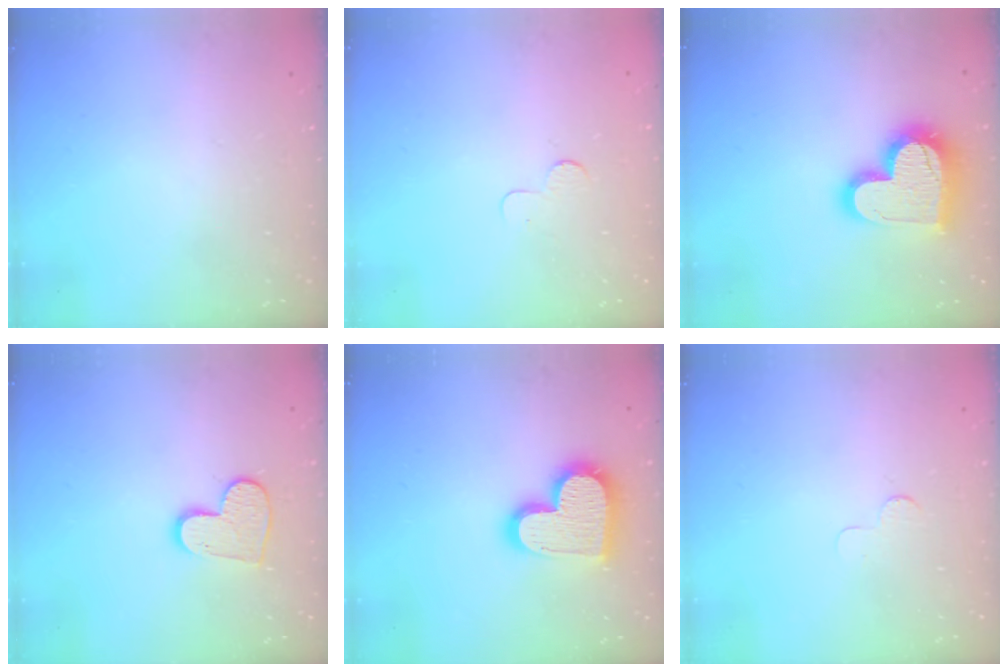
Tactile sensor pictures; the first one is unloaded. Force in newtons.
{"total": 2.3, "press": 2.3, "slide": 0.2}
{"total": 19.4, "press": 19.3, "slide": 1.5}
{"total": 10.0, "press": 10.0, "slide": 0.9}
{"total": 17.9, "press": 17.9, "slide": 1.1}
{"total": 2.5, "press": 2.5, "slide": 0.2}